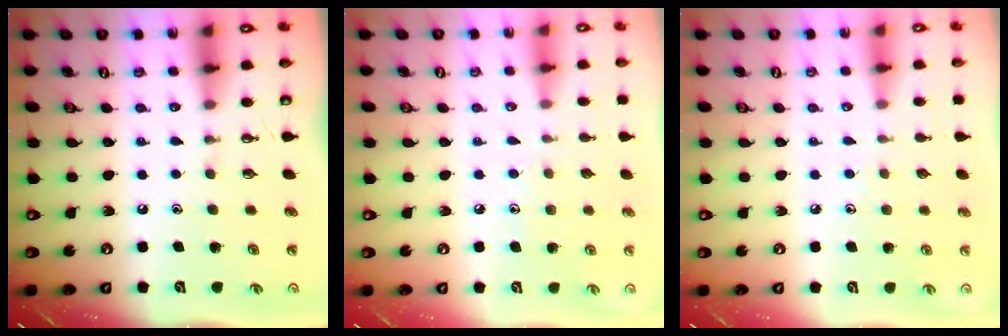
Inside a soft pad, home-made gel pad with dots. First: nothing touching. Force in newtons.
{"total": 5.3, "press": 5.3, "slide": 0.6}
{"total": 2.9, "press": 2.8, "slide": 0.2}